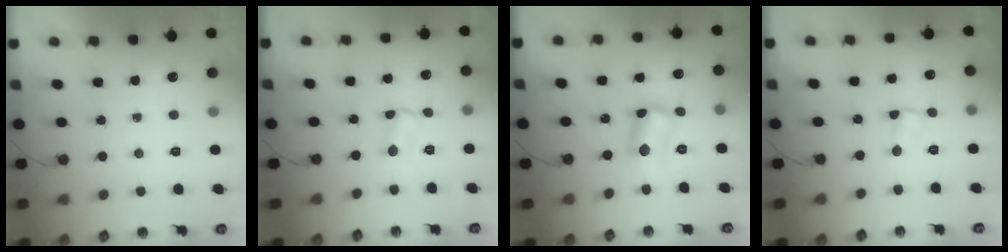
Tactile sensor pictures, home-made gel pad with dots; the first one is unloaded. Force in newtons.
{"total": 2.9, "press": 2.7, "slide": 1.0}
{"total": 8.5, "press": 8.5, "slide": 0.4}
{"total": 3.8, "press": 1.6, "slide": 3.4}